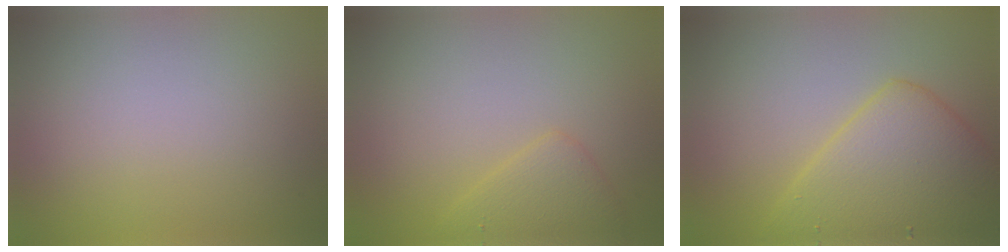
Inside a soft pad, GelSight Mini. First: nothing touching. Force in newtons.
{"total": 2.4, "press": 2.4, "slide": 0.1}
{"total": 7.1, "press": 7.1, "slide": 0.1}